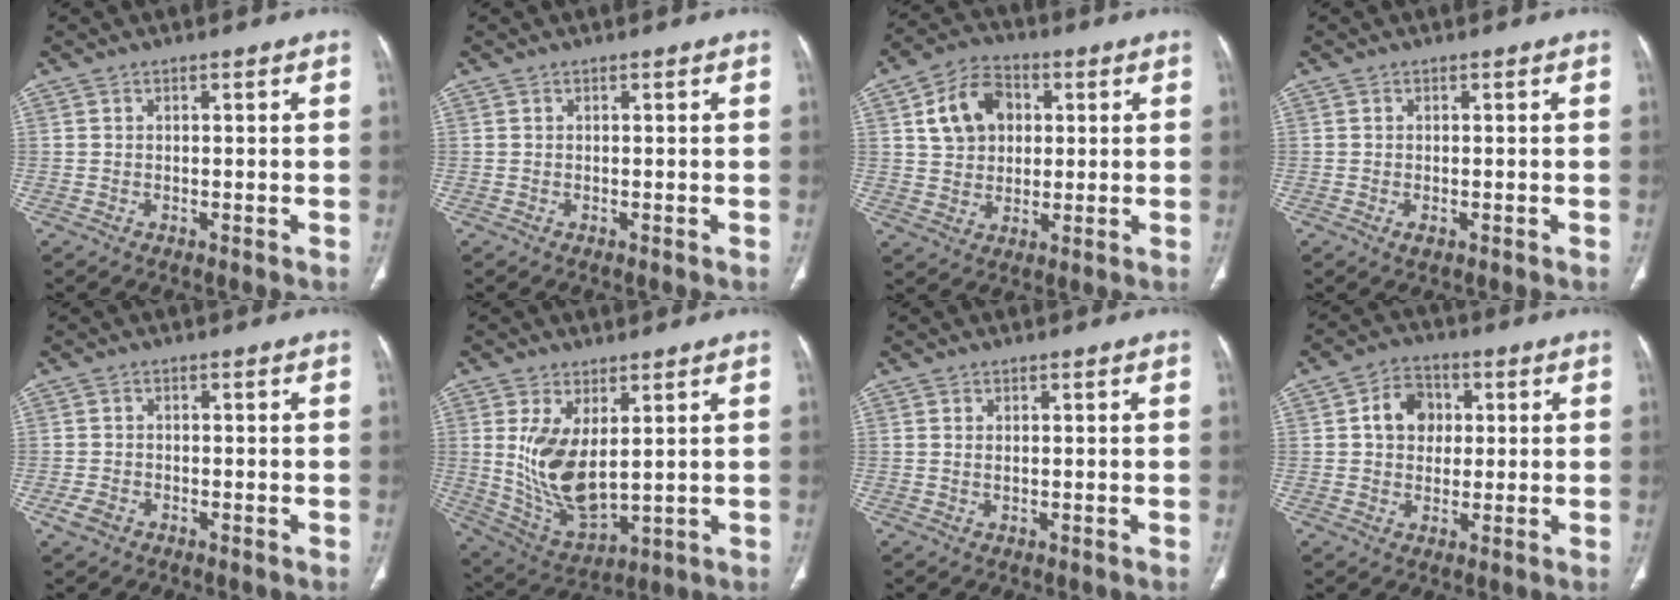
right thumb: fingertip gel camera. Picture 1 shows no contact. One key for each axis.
{"total": 0.0}
{"total": 11.1, "fx": 2.9, "fy": 8.5, "fz": 6.5, "tx": -0.089, "ty": 0.005, "tz": 0.049}
{"total": 1.2, "fx": -0.5, "fy": 0.6, "fz": 0.9, "tx": -0.018, "ty": -0.003, "tz": -0.007}
{"total": 2.4, "fx": -1.3, "fy": 1.6, "fz": 1.2, "tx": -0.026, "ty": 0.003, "tz": -0.021}
{"total": 12.6, "fx": 2.5, "fy": 6.3, "fz": 10.6, "tx": -0.197, "ty": -0.023, "tz": 0.071}
{"total": 0.7, "fx": 0.3, "fy": 0.3, "fz": 0.6, "tx": -0.014, "ty": -0.001, "tz": 0.008}
{"total": 7.6, "fx": 1.4, "fy": 6.1, "fz": 4.2, "tx": -0.041, "ty": 0.008, "tz": 0.017}